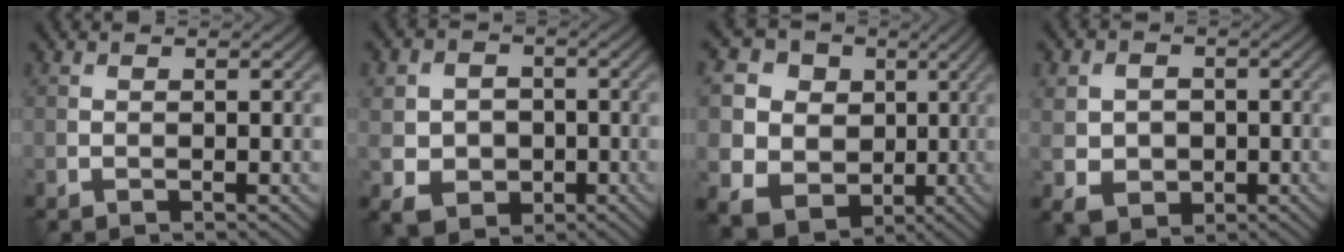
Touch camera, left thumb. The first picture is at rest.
{"total": 6.0, "force": [-1.1, 5.2, 2.7], "torque": [-0.075, -0.017, -0.030]}
{"total": 14.1, "force": [1.4, 12.9, 5.4], "torque": [-0.195, 0.017, 0.027]}
{"total": 4.6, "force": [-0.4, 3.9, 2.4], "torque": [-0.067, -0.011, -0.002]}